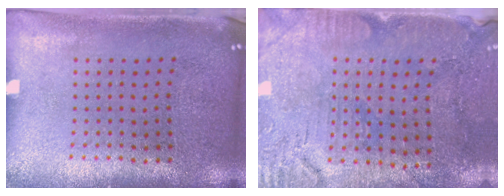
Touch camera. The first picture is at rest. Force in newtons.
{"total": 3.0, "press": 2.7, "slide": 1.2}